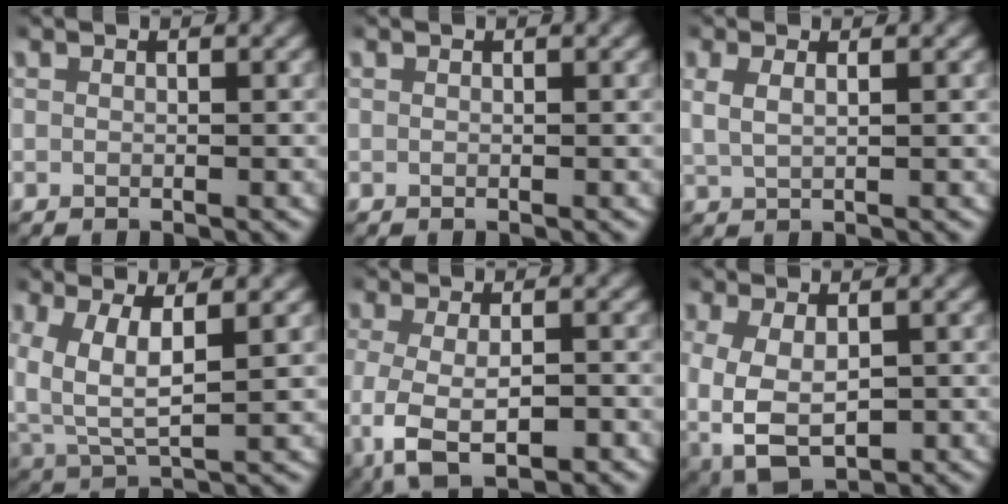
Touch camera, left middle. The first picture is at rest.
{"total": 0.0}
{"total": 2.3, "force": [0.9, 1.3, 1.6], "torque": [-0.038, 0.001, 0.020]}
{"total": 5.3, "force": [1.4, 3.1, 4.1], "torque": [-0.091, -0.016, 0.035]}
{"total": 6.2, "force": [-1.8, 3.1, 5.0], "torque": [-0.113, -0.015, -0.015]}
{"total": 6.7, "force": [-1.7, 4.7, 4.4], "torque": [-0.117, -0.038, -0.005]}